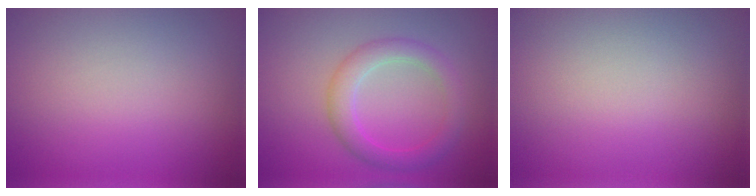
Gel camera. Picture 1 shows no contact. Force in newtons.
{"total": 3.2, "press": 3.2, "slide": 0.2}
{"total": 0.0}